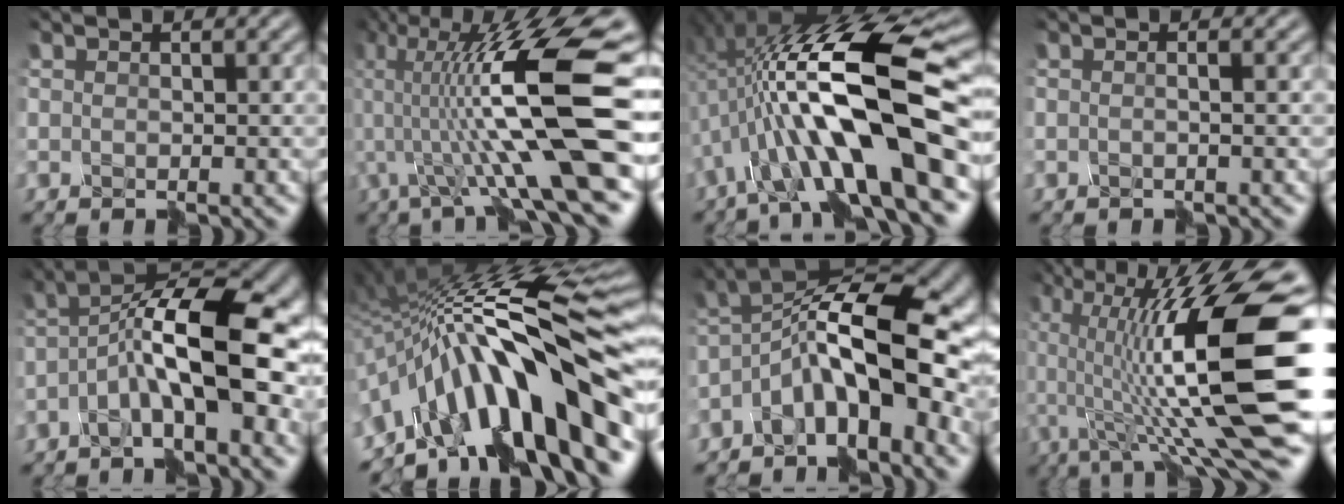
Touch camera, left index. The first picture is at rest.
{"total": 13.5, "force": [0.2, 2.2, 13.4], "torque": [-0.234, 0.032, 0.001]}
{"total": 13.7, "force": [-1.3, 3.7, 13.1], "torque": [-0.225, 0.034, -0.034]}
{"total": 0.8, "force": [0.1, 0.4, 0.7], "torque": [0.008, 0.008, -0.005]}
{"total": 9.0, "force": [-1.7, 2.6, 8.5], "torque": [-0.146, 0.030, -0.043]}
{"total": 14.5, "force": [-5.4, 4.1, 12.8], "torque": [-0.191, 0.049, -0.098]}
{"total": 8.6, "force": [-2.7, 3.0, 7.7], "torque": [-0.130, 0.030, -0.062]}
{"total": 13.2, "force": [0.0, 2.5, 13.0], "torque": [-0.215, 0.024, -0.003]}